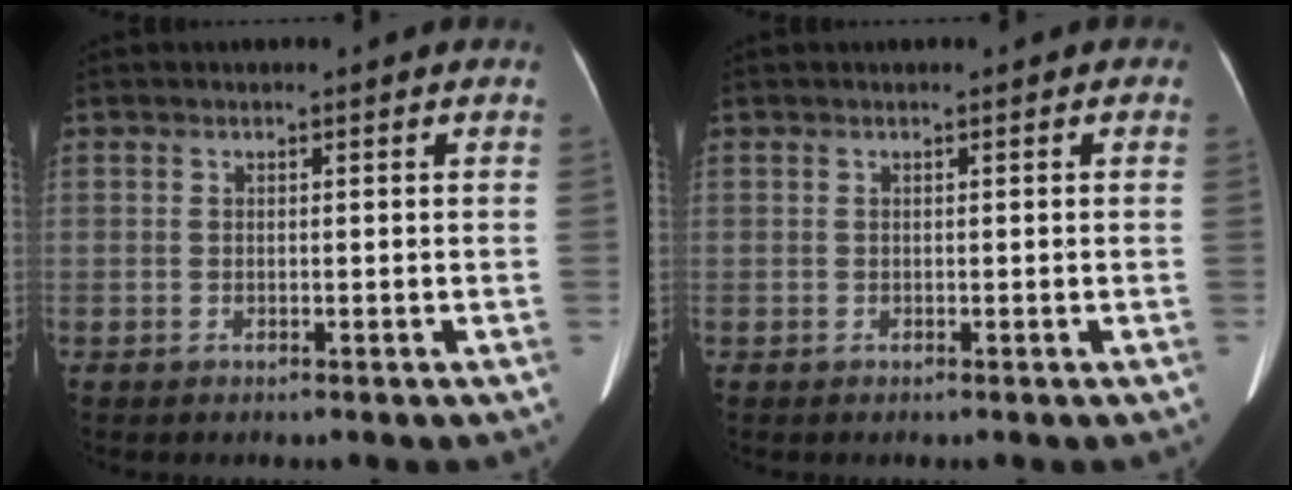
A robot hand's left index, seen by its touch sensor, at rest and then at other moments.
{"total": 0.0}